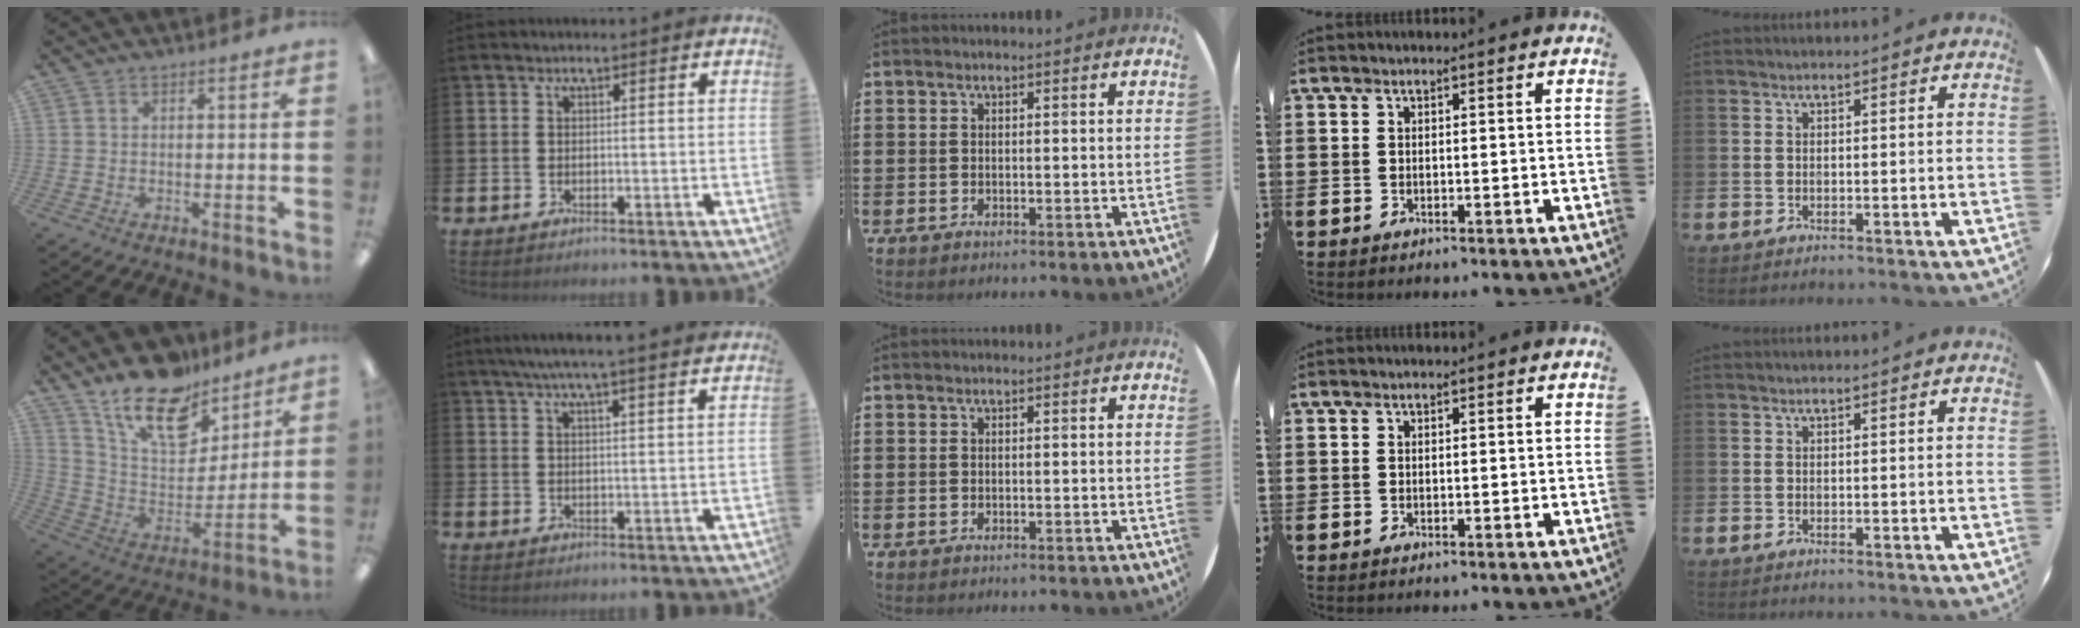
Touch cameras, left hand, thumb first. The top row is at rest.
{"thumb": {"total": 18.4, "force": [14.4, 8.1, 8.0], "torque": [-0.152, -0.093, 0.258]}, "index": {"total": 5.2, "force": [4.7, -0.7, 2.0], "torque": [-0.050, -0.015, 0.084]}}